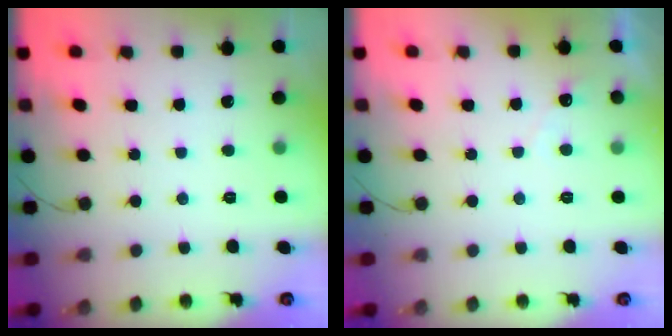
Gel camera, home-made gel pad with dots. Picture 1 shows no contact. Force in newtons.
{"total": 2.7, "press": 2.7, "slide": 0.1}